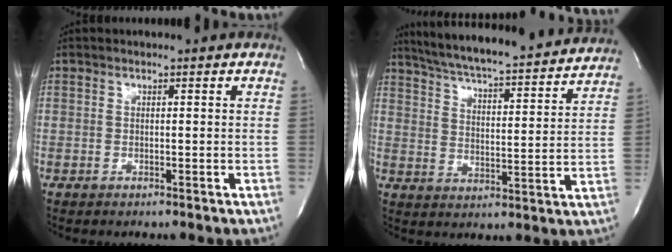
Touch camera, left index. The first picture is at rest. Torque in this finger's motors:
{"motor_torque": [-0.25, -0.50, 0.33, 0.09]}